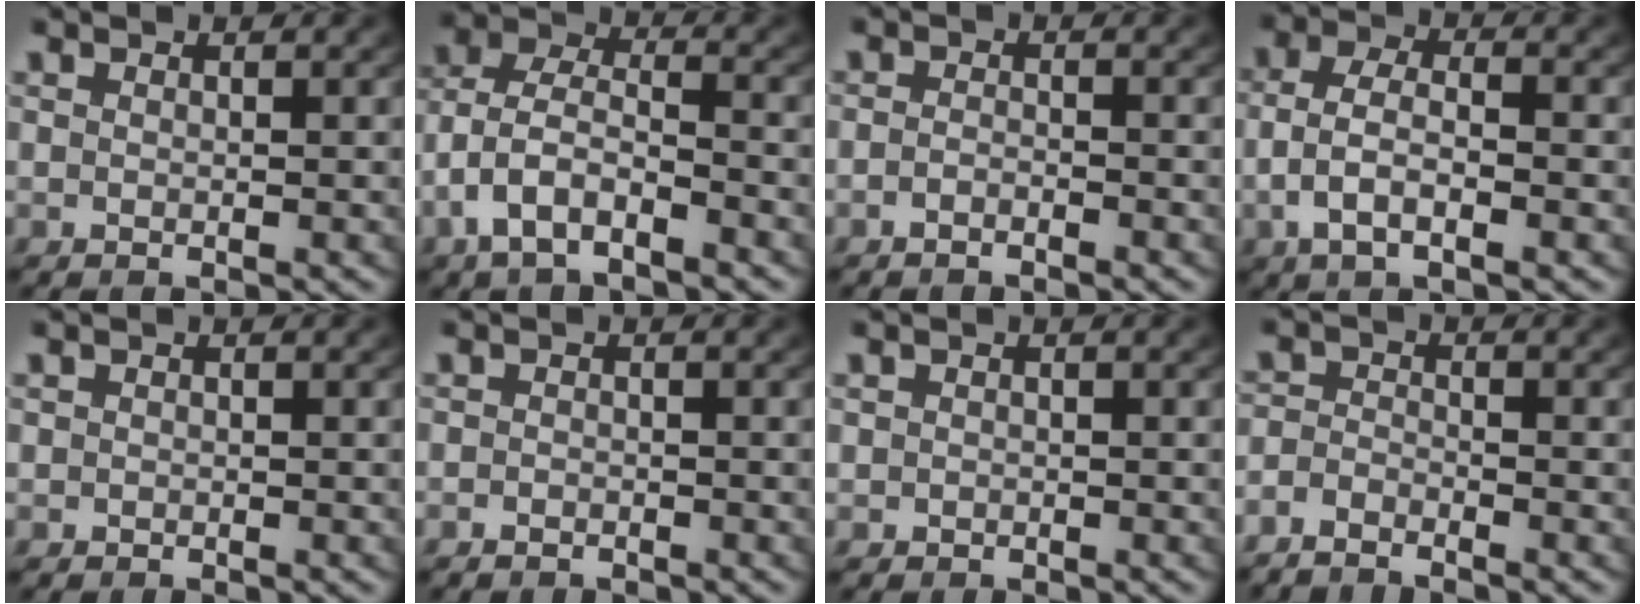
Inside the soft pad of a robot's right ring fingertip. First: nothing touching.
{"total": 5.5, "force": [-1.3, 4.1, 3.4], "torque": [-0.090, -0.024, -0.019]}
{"total": 1.2, "force": [-1.1, 0.1, 0.2], "torque": [-0.008, -0.008, -0.020]}
{"total": 5.0, "force": [-1.3, 3.0, 3.7], "torque": [-0.085, -0.019, -0.015]}
{"total": 0.5, "force": [-0.1, 0.5, 0.0], "torque": [-0.004, -0.009, 0.003]}
{"total": 0.9, "force": [-0.8, 0.2, 0.0], "torque": [-0.007, -0.014, -0.007]}
{"total": 1.0, "force": [-0.2, 1.0, 0.1], "torque": [-0.007, -0.011, 0.002]}
{"total": 2.7, "force": [-2.3, 1.3, 0.3], "torque": [-0.018, -0.016, -0.041]}